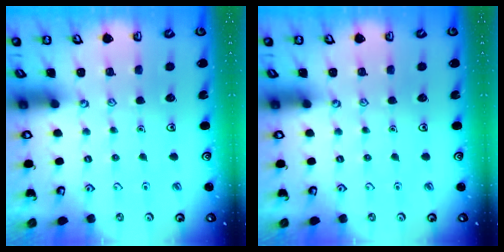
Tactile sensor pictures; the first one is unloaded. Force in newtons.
{"total": 0.0}